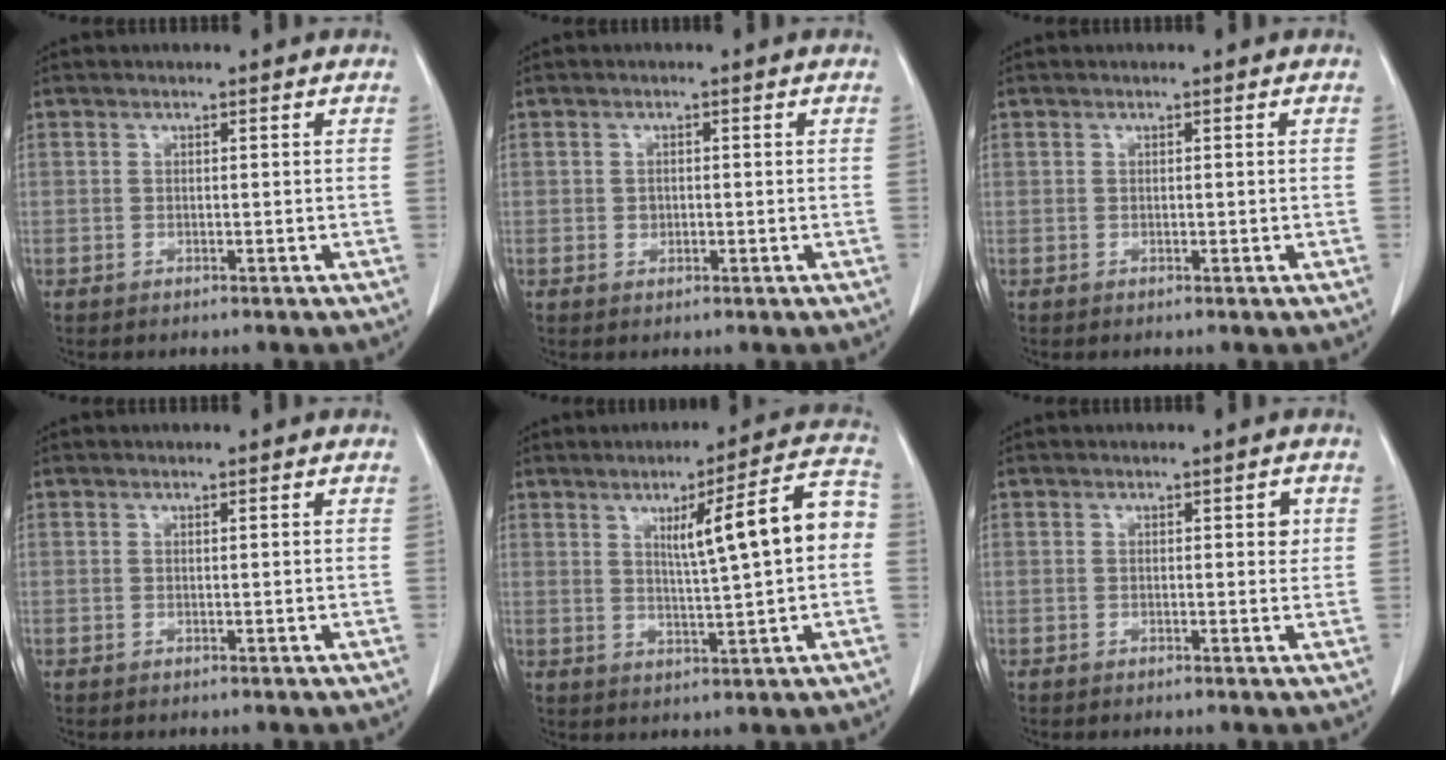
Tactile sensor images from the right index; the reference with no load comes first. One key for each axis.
{"total": 1.2, "fx": -0.1, "fy": 1.0, "fz": 0.6, "tx": -0.011, "ty": 0.001, "tz": 0.001}
{"total": 0.0}
{"total": 0.0}
{"total": 11.4, "fx": 1.5, "fy": 0.8, "fz": 11.2, "tx": -0.156, "ty": 0.023, "tz": 0.022}
{"total": 1.7, "fx": 0.4, "fy": 0.7, "fz": 1.5, "tx": -0.014, "ty": 0.003, "tz": 0.004}